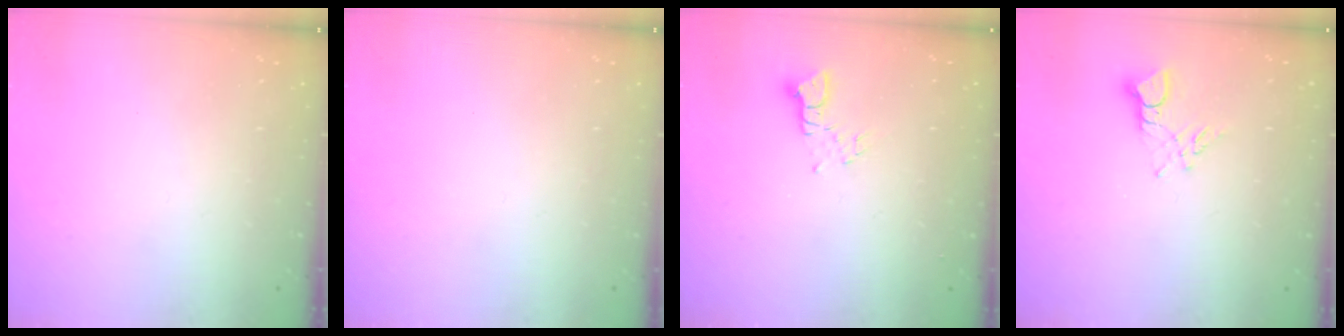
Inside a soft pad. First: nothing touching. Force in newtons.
{"total": 0.0}
{"total": 2.2, "press": 2.2, "slide": 0.2}
{"total": 3.6, "press": 3.6, "slide": 0.5}